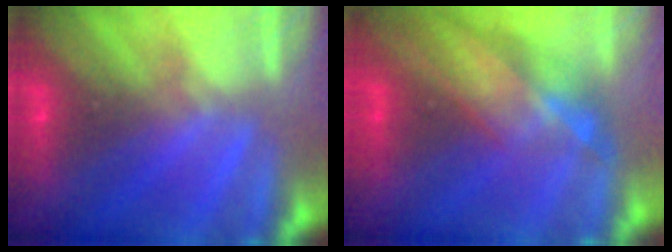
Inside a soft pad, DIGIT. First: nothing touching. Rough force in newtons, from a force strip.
{"total": 4.1}